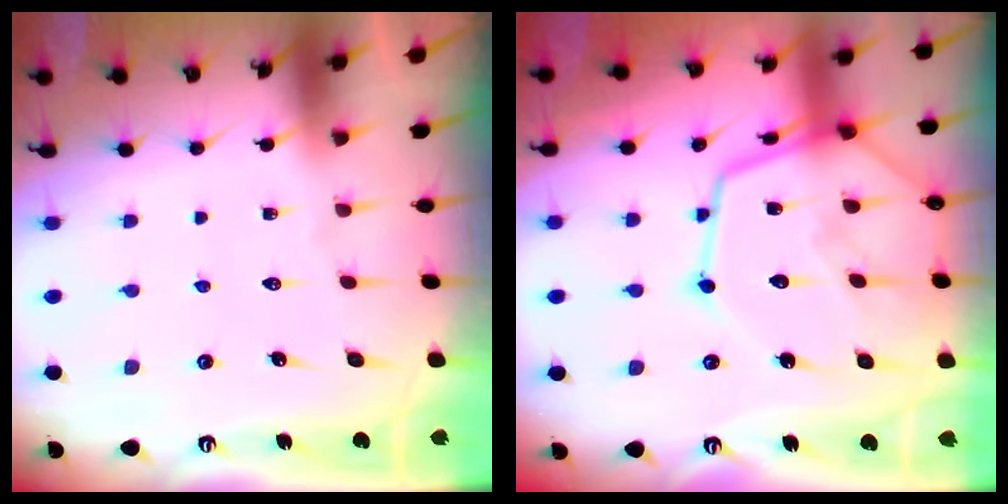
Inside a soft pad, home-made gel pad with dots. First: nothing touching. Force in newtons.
{"total": 16.8, "press": 16.7, "slide": 1.6}